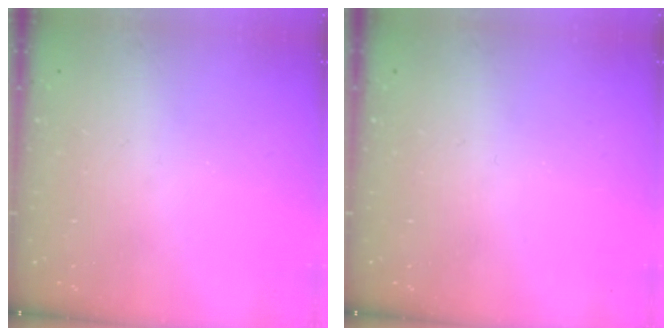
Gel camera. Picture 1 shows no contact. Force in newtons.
{"total": 0.0}